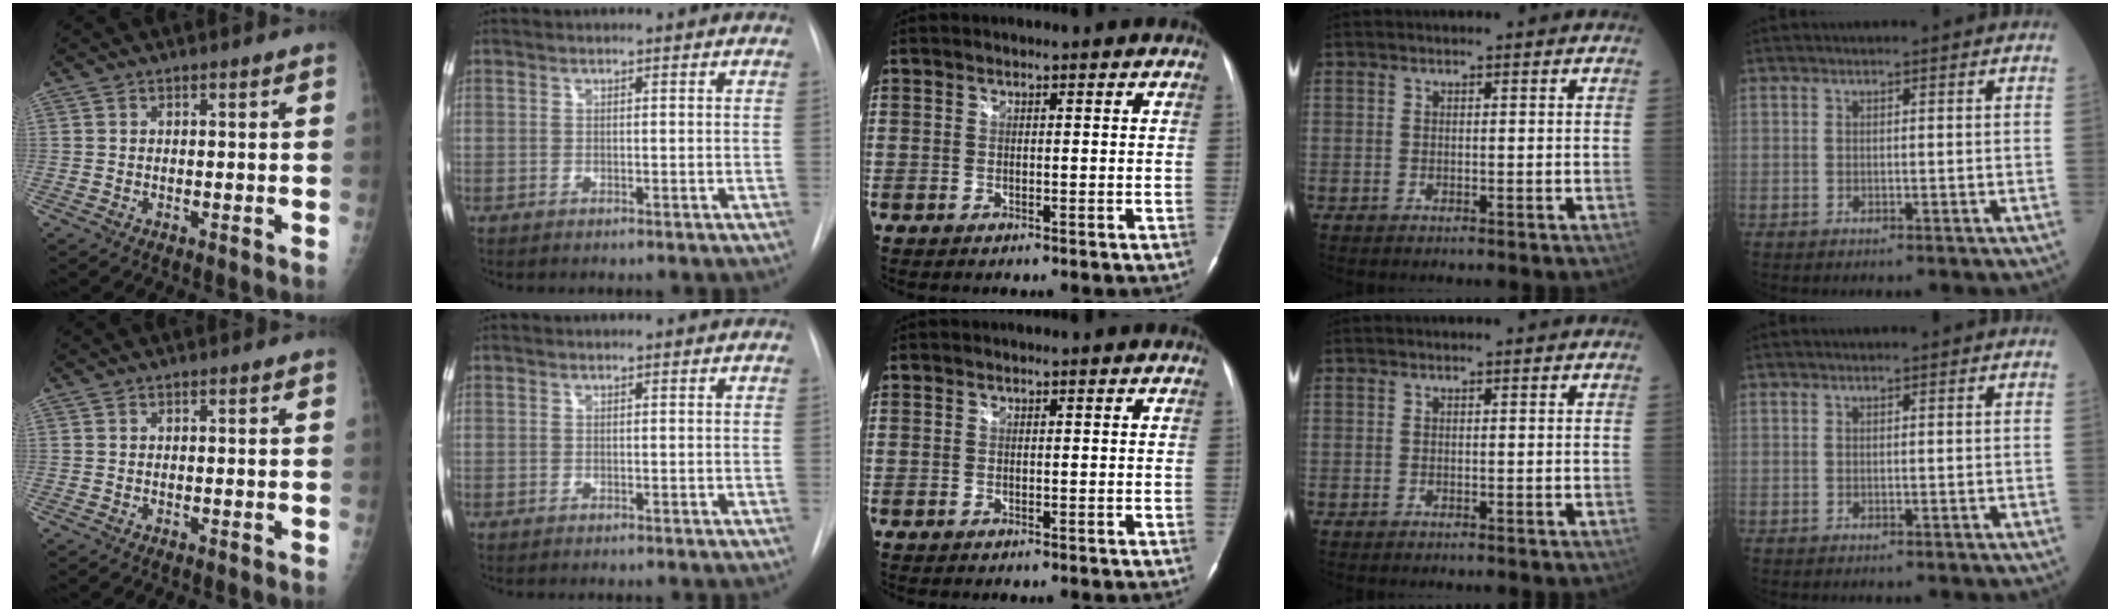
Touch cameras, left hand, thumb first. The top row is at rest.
{}